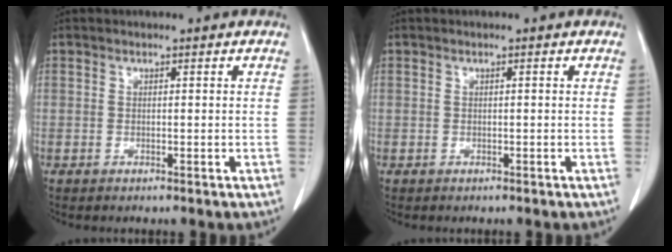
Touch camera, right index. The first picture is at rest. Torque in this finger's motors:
{"motor_torque": [-0.15, -0.08, 0.02, -0.01]}